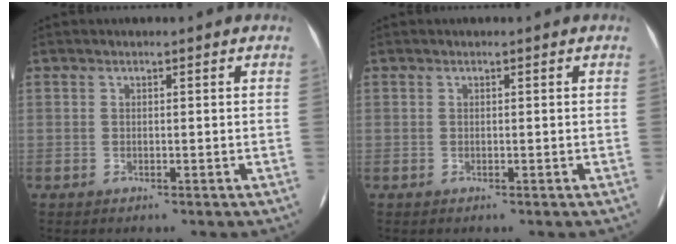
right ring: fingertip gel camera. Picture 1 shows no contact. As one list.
[{"total": 0.0}]